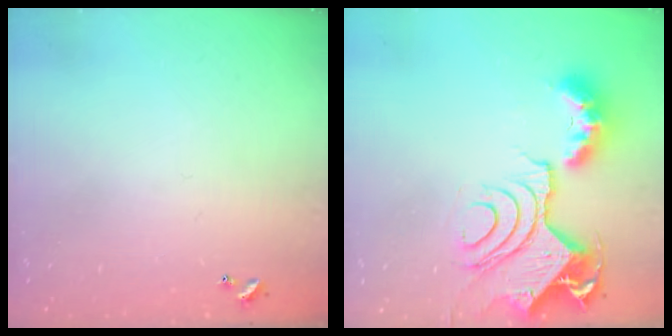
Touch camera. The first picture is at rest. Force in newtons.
{"total": 15.5, "press": 15.4, "slide": 1.8}